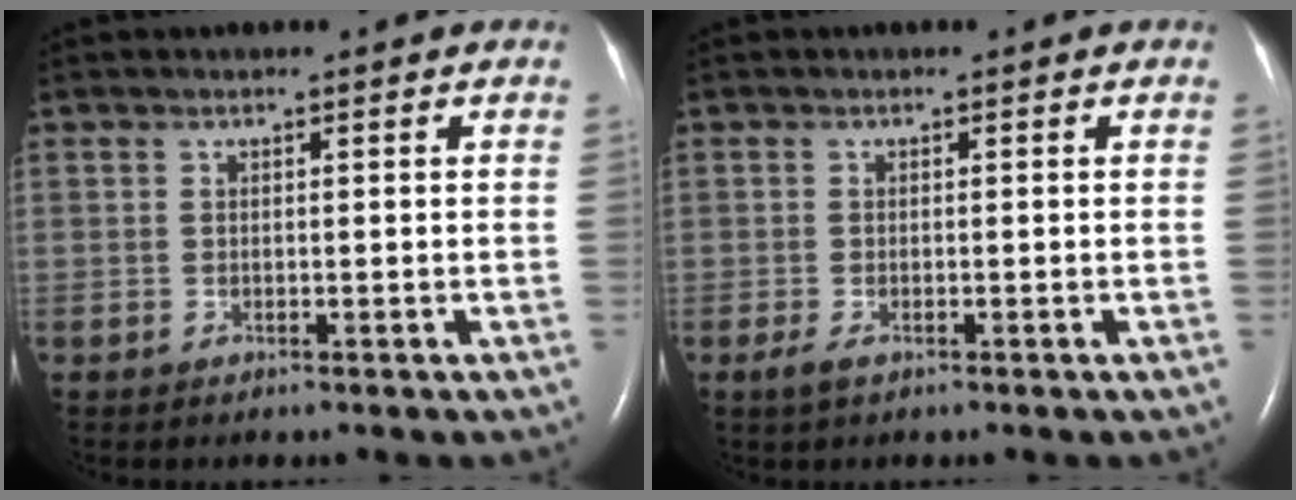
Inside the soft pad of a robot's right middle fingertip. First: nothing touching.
{"total": 1.7, "force": [-0.9, 0.7, 1.2], "torque": [-0.032, -0.003, -0.015]}